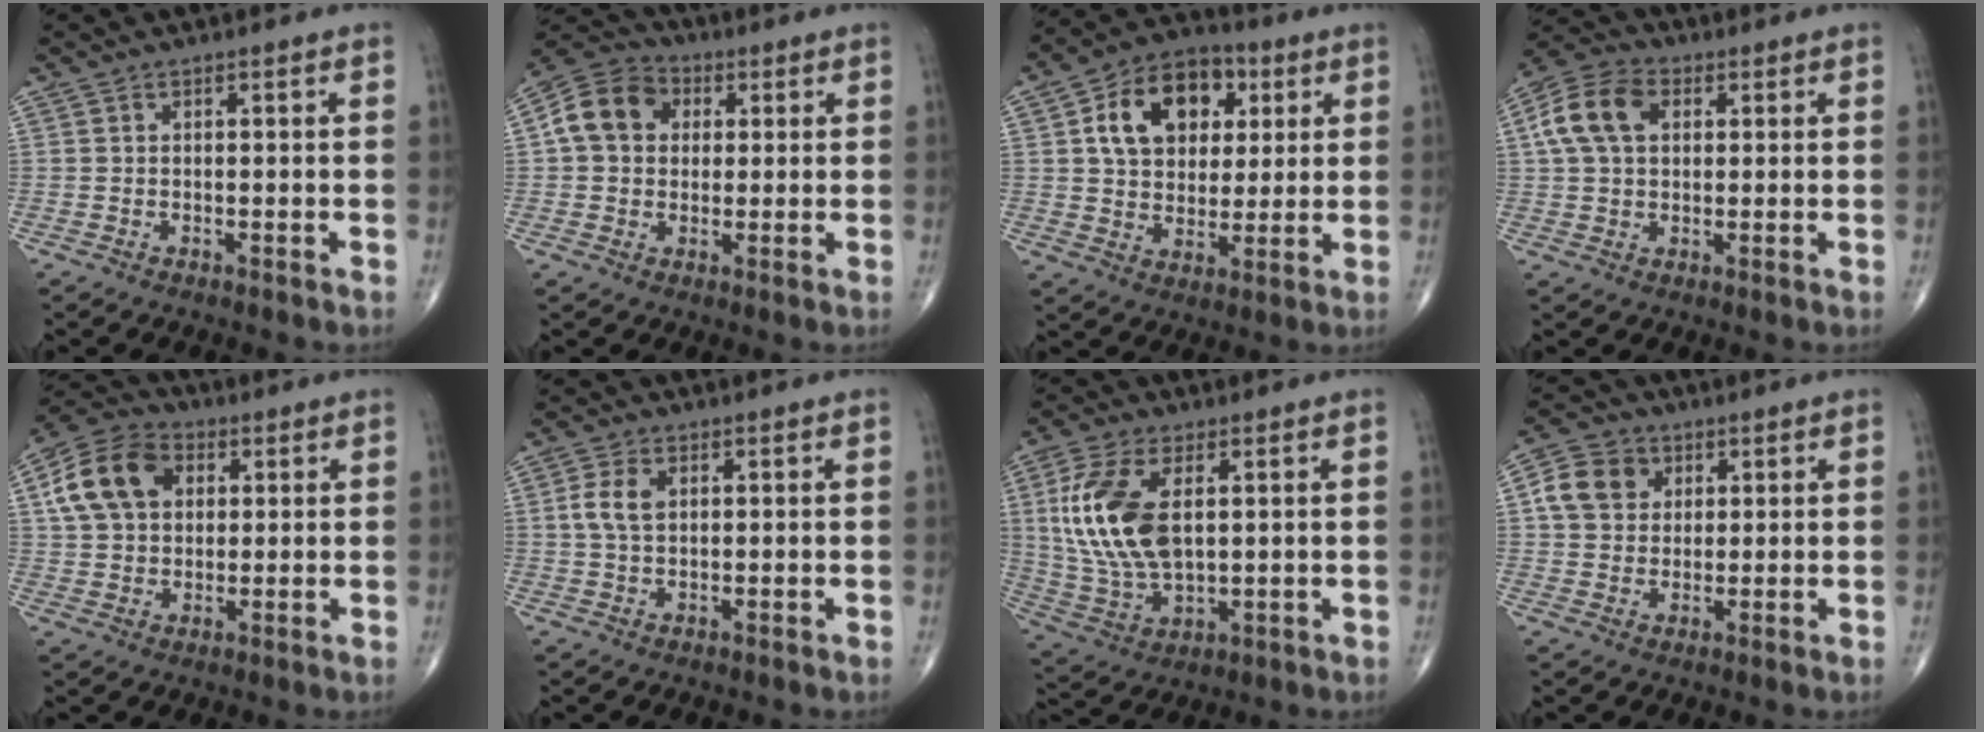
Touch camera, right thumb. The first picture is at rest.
{"total": 10.6, "force": [2.0, 8.6, 5.8], "torque": [-0.091, 0.018, 0.022]}
{"total": 15.4, "force": [4.8, 10.8, 9.9], "torque": [-0.127, 0.001, 0.075]}
{"total": 10.5, "force": [2.7, 7.1, 7.2], "torque": [-0.136, 0.020, 0.041]}
{"total": 13.4, "force": [3.7, 9.7, 8.5], "torque": [-0.141, 0.011, 0.058]}
{"total": 4.7, "force": [1.0, 2.8, 3.6], "torque": [-0.078, 0.004, 0.018]}
{"total": 16.1, "force": [3.1, 8.7, 13.2], "torque": [-0.275, -0.009, 0.068]}
{"total": 8.2, "force": [2.3, 7.0, 3.8], "torque": [-0.051, 0.001, 0.034]}